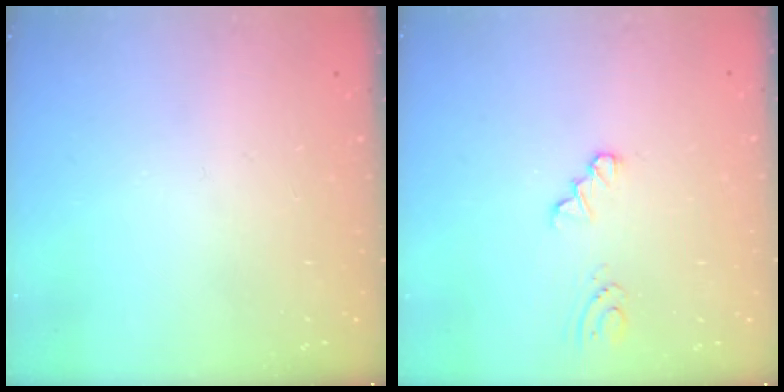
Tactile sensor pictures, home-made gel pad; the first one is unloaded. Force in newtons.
{"total": 0.7, "press": 0.7, "slide": 0.1}